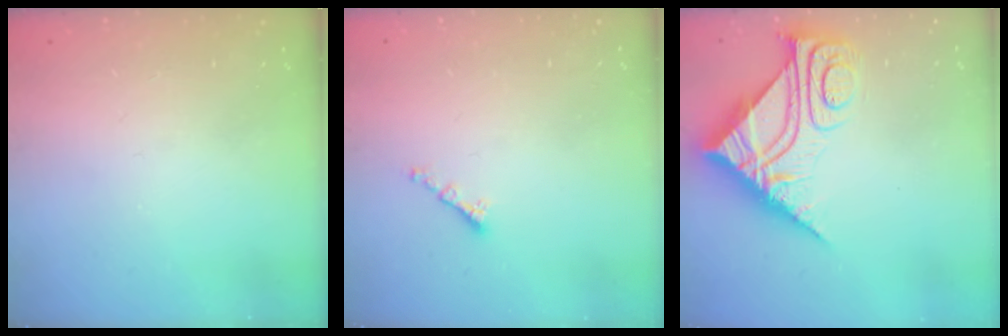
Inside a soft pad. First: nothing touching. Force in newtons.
{"total": 1.6, "press": 1.6, "slide": 0.0}
{"total": 12.1, "press": 12.1, "slide": 1.2}